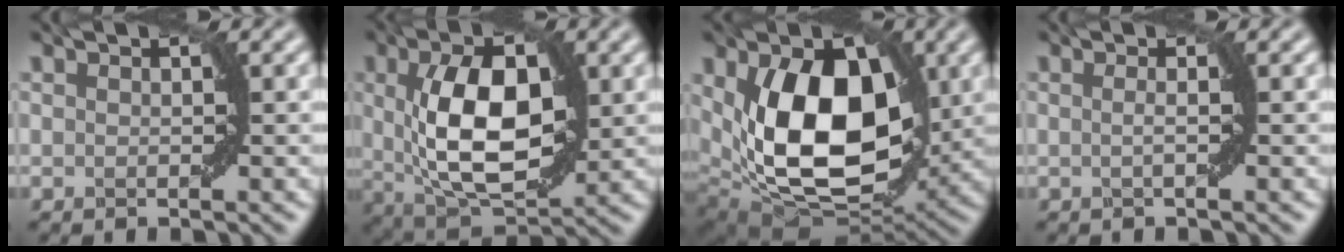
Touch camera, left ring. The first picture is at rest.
{"total": 9.3, "force": [0.7, 4.7, 8.0], "torque": [-0.146, -0.002, 0.015]}
{"total": 13.0, "force": [1.3, 7.9, 10.2], "torque": [-0.161, -0.018, 0.024]}
{"total": 1.2, "force": [0.0, 0.2, 1.2], "torque": [-0.017, -0.005, -0.005]}